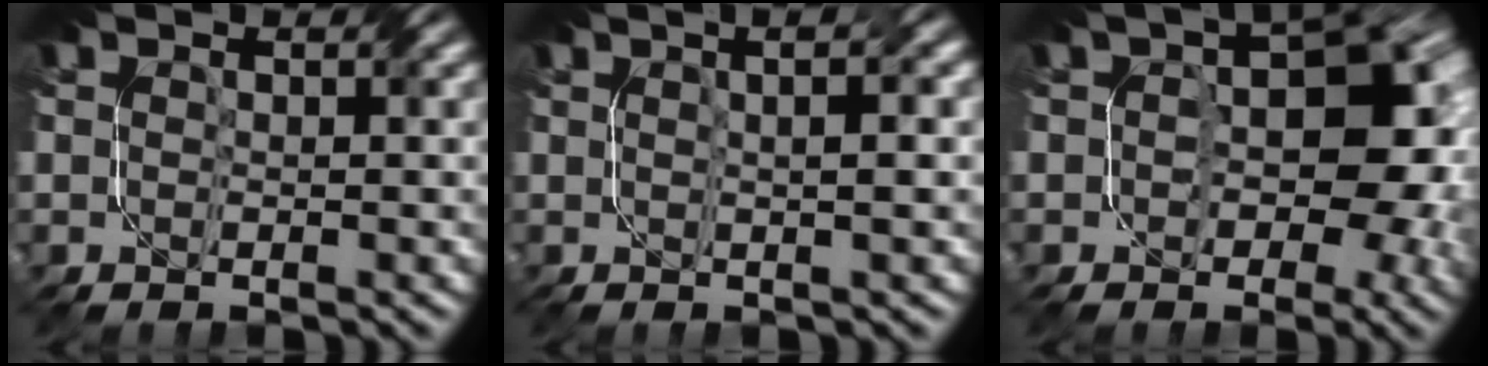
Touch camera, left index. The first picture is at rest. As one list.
[{"total": 5.0, "force": [1.4, 2.1, 4.3], "torque": [-0.031, 0.026, -0.008]}, {"total": 10.5, "force": [-0.2, 6.4, 8.3], "torque": [-0.077, 0.013, -0.007]}]